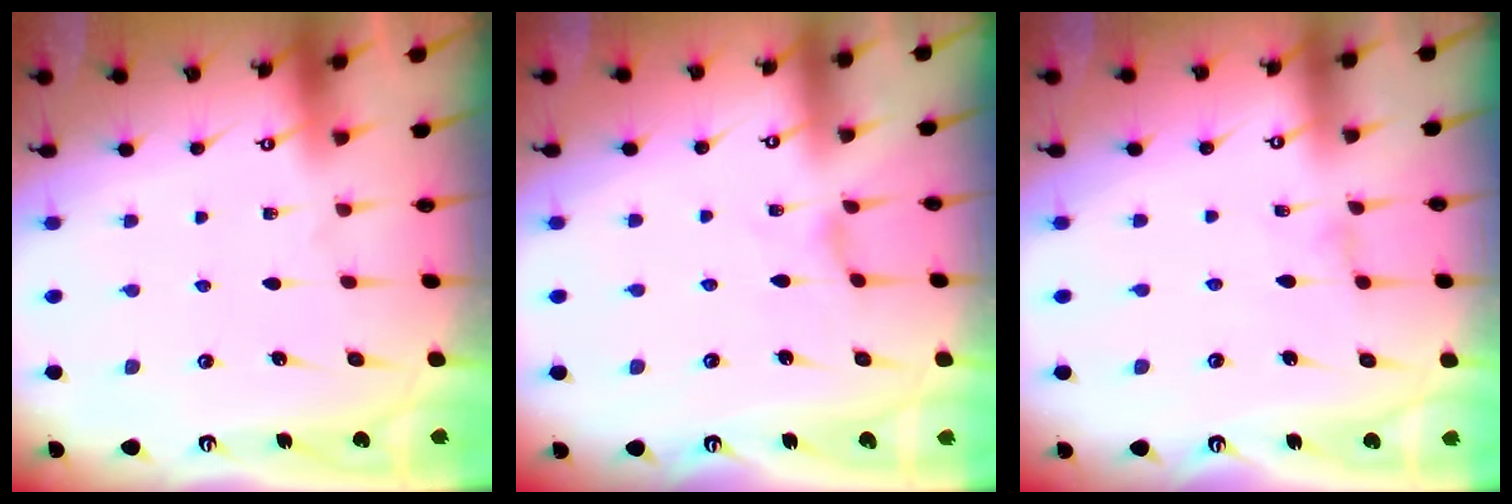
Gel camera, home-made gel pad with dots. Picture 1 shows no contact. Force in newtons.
{"total": 1.5, "press": 1.5, "slide": 0.3}
{"total": 0.0}